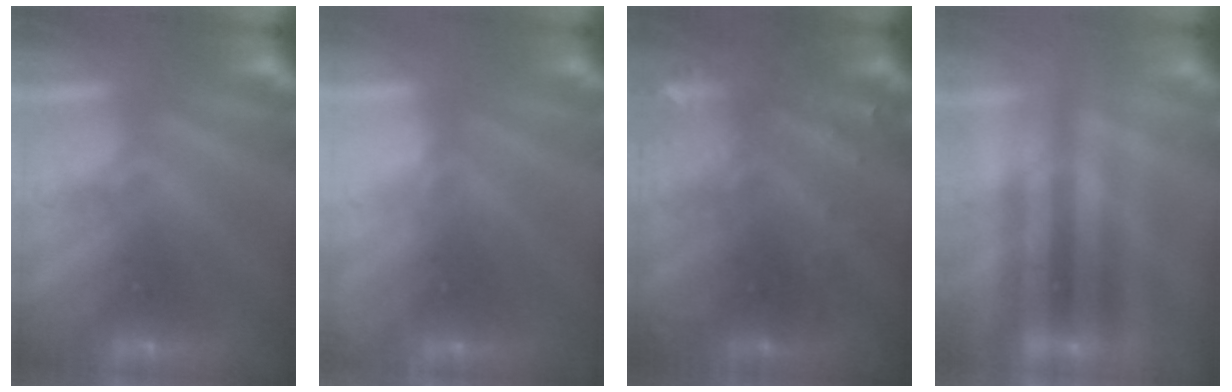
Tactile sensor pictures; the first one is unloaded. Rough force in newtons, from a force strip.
{"total": 2.3}
{"total": 3.0}
{"total": 2.1}